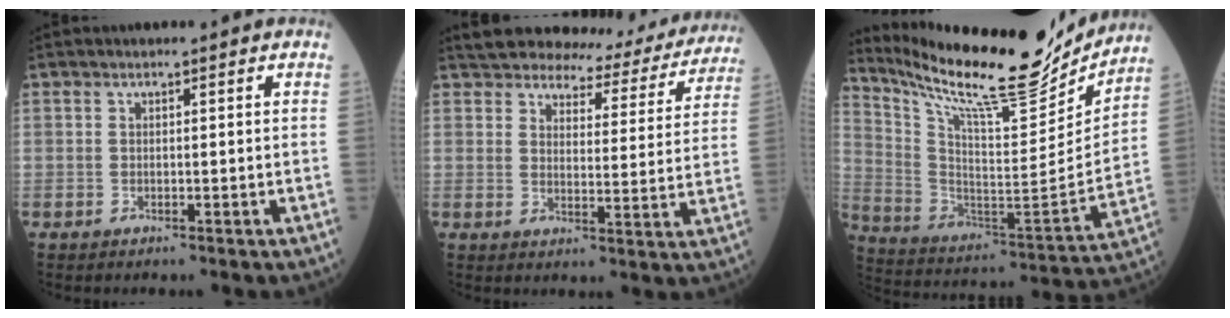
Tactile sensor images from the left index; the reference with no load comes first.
{"total": 15.7, "force": [14.8, 3.8, 3.9], "torque": [-0.034, -0.019, 0.167]}
{"total": 23.7, "force": [21.1, 2.8, 10.3], "torque": [-0.197, -0.049, 0.331]}